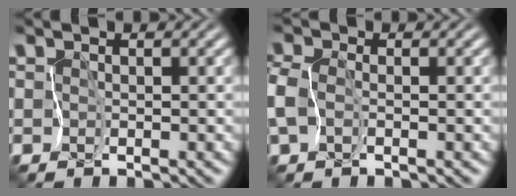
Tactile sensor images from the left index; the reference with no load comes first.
{"total": 2.6, "force": [-0.7, 1.6, 2.0], "torque": [-0.059, -0.002, -0.021]}